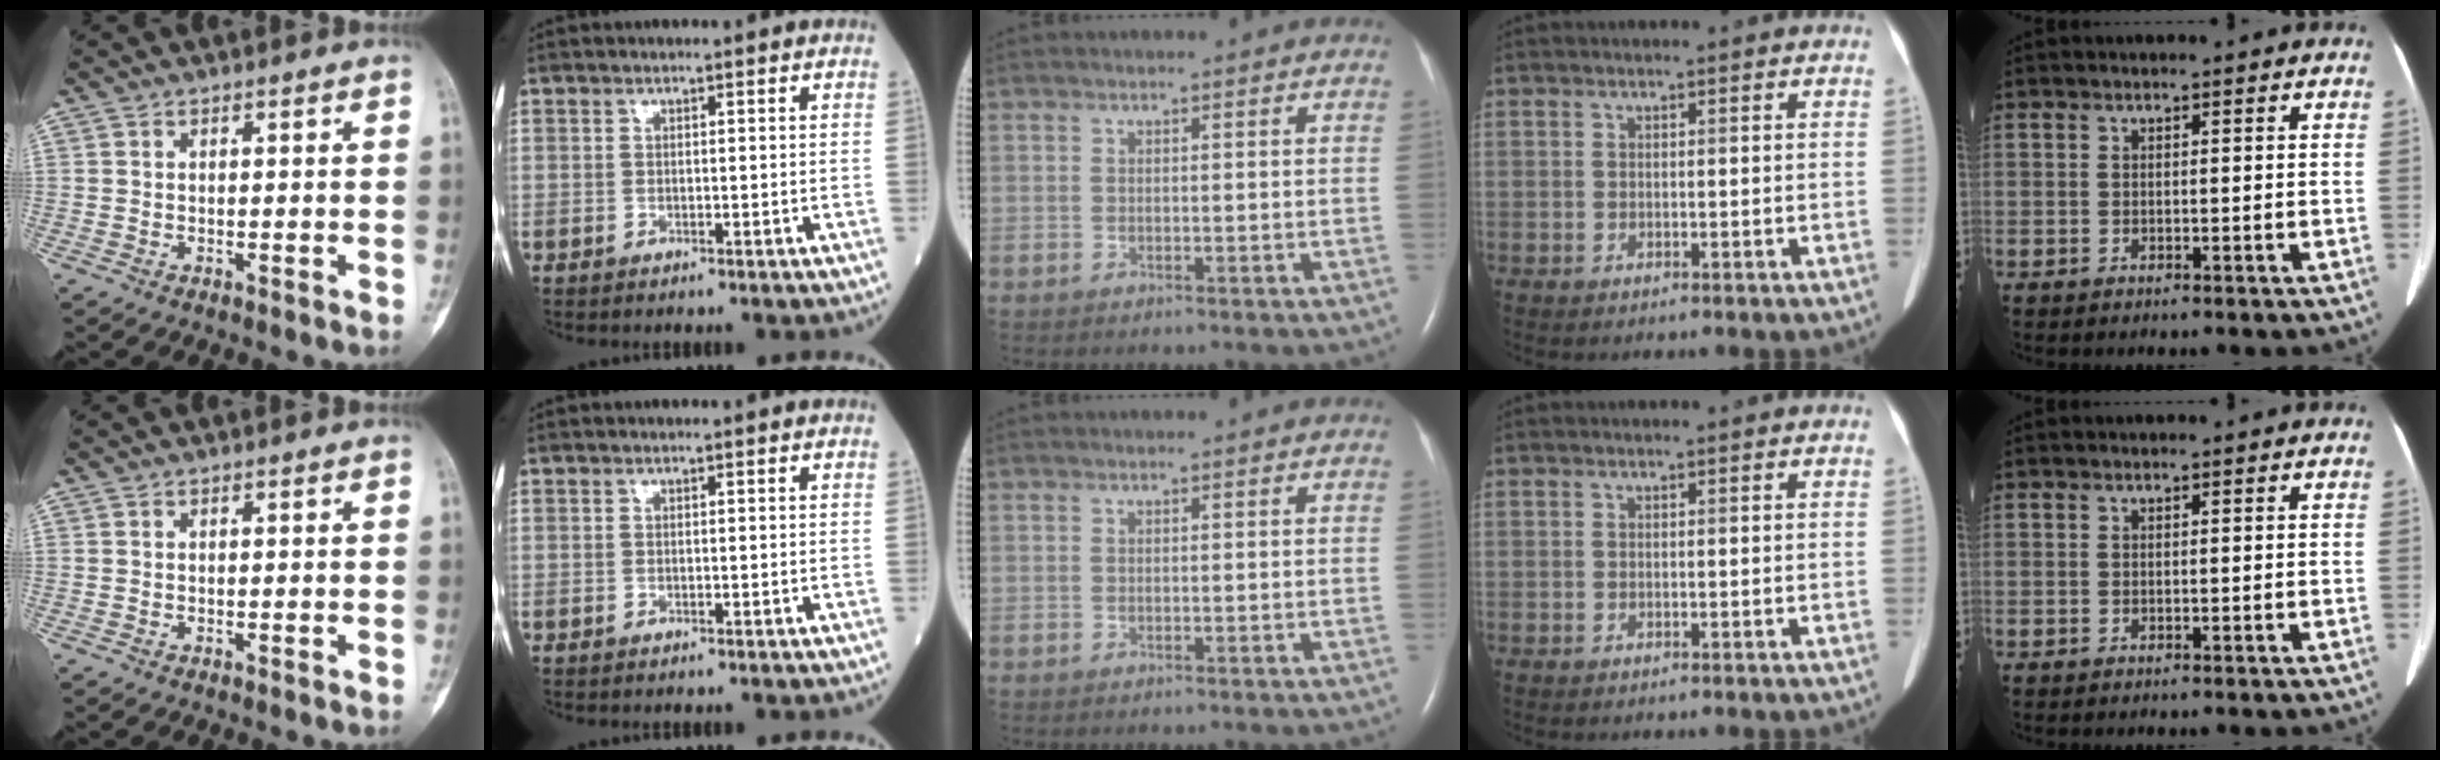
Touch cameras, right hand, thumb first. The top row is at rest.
{}